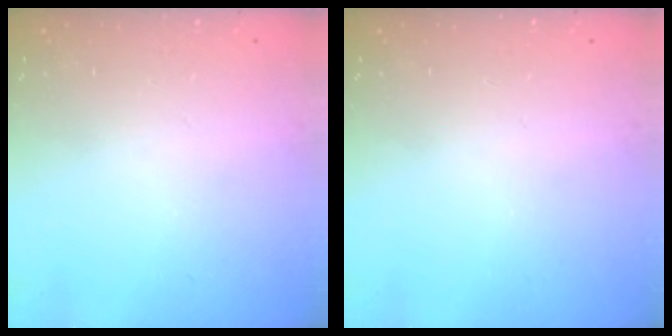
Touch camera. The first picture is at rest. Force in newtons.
{"total": 0.0}